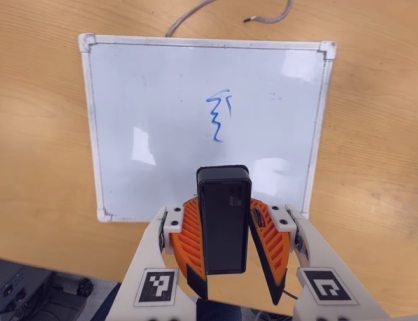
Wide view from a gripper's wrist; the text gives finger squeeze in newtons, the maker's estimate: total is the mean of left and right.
{"total": 6.1, "left": 6.4, "right": 5.9}